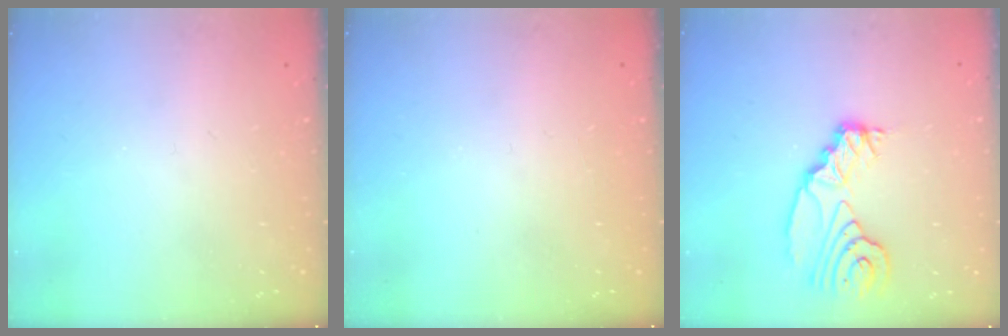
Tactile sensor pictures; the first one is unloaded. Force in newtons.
{"total": 0.0}
{"total": 11.2, "press": 11.1, "slide": 1.3}